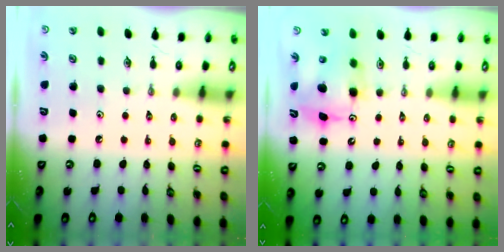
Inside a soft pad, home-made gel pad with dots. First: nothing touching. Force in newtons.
{"total": 8.1, "press": 8.1, "slide": 0.7}